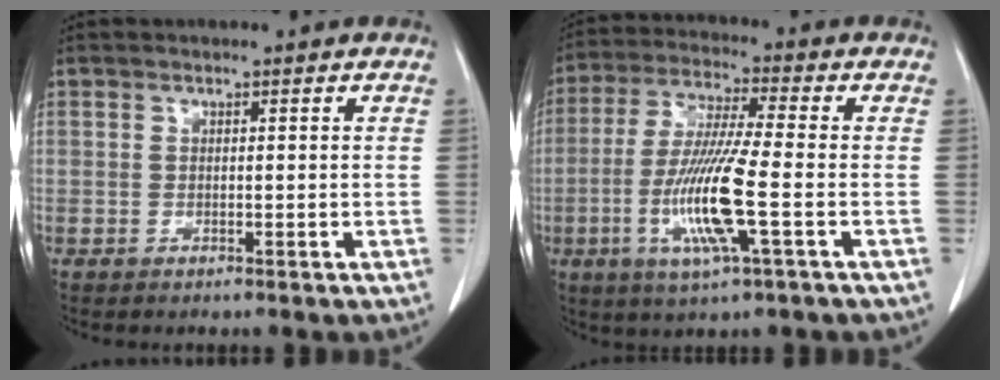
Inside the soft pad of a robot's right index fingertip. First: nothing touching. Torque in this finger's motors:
{"motor_torque": [1.97, -0.17, 0.95, 0.21]}